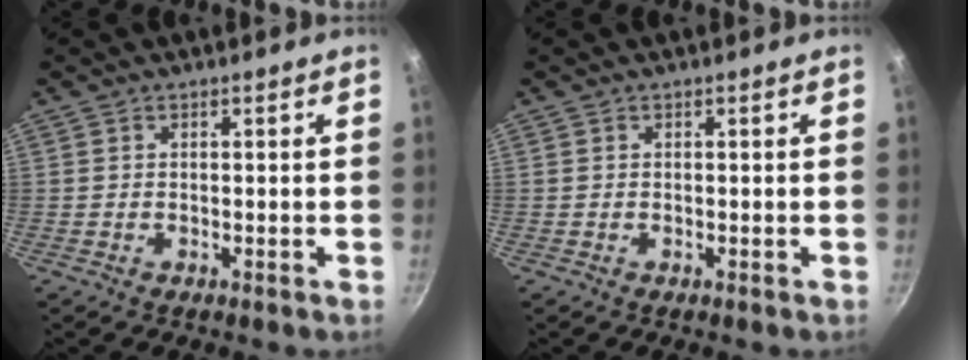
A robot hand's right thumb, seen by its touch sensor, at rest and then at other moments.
{"total": 0.0}